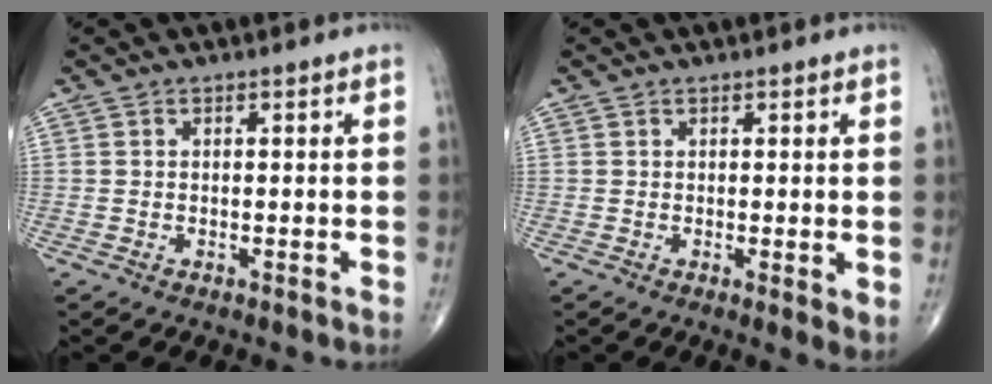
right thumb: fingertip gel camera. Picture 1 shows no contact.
{"total": 2.5, "force": [0.3, 0.7, 2.4], "torque": [-0.035, -0.011, 0.005]}